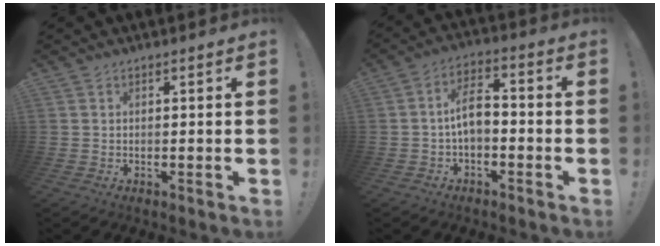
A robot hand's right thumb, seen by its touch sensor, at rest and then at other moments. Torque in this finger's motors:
{"motor_torque": [-0.15, 0.16, 0.23, -0.16, 0.06]}